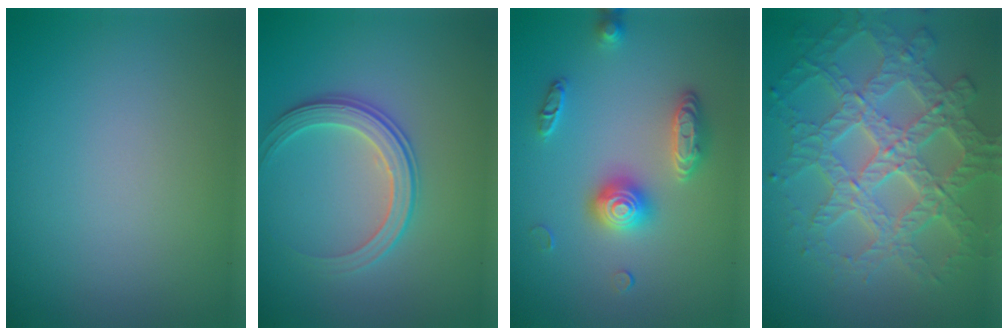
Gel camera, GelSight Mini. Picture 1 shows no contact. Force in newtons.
{"total": 3.0, "press": 2.8, "slide": 0.9}
{"total": 3.1, "press": 3.1, "slide": 0.3}
{"total": 8.0, "press": 5.9, "slide": 5.4}